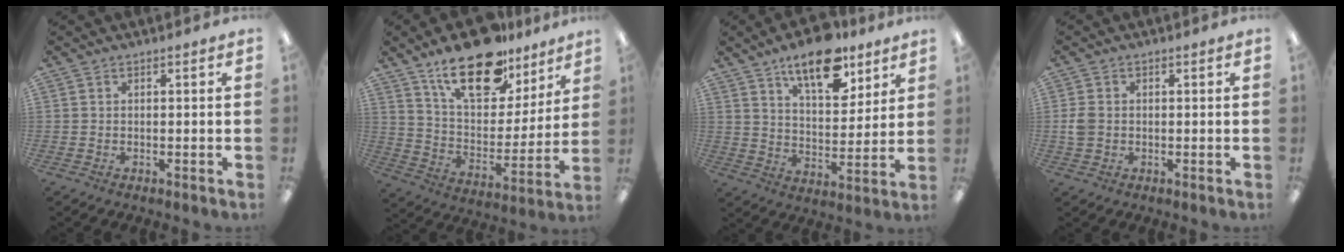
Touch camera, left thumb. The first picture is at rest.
{"total": 21.1, "force": [14.5, 10.1, 11.5], "torque": [-0.191, -0.078, 0.254]}
{"total": 15.4, "force": [10.9, 6.8, 8.5], "torque": [-0.120, -0.056, 0.186]}
{"total": 3.2, "force": [-0.1, 2.6, 2.0], "torque": [-0.028, 0.003, -0.004]}